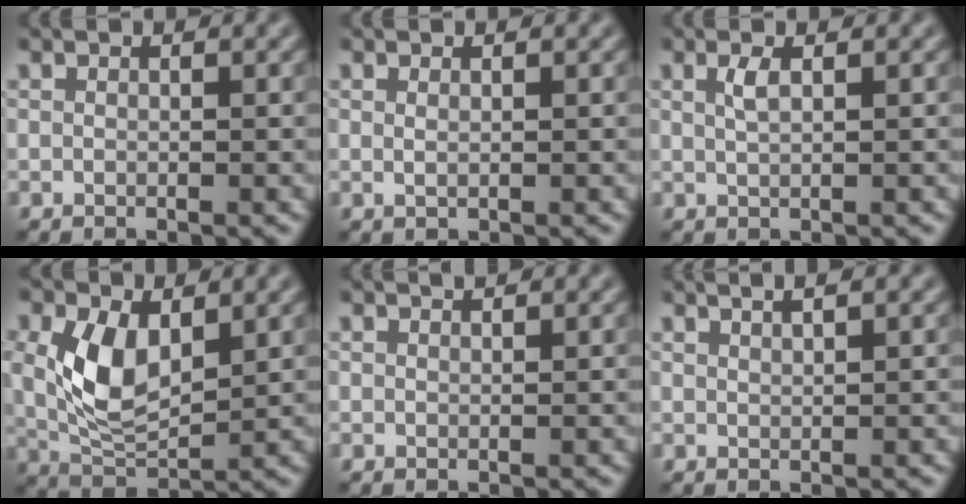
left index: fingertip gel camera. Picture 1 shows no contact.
{"total": 0.5, "force": [0.2, 0.2, 0.5], "torque": [-0.009, 0.000, 0.002]}
{"total": 1.4, "force": [0.5, 0.4, 1.3], "torque": [-0.025, 0.002, 0.009]}
{"total": 6.6, "force": [1.4, 3.7, 5.3], "torque": [-0.118, -0.001, 0.032]}
{"total": 0.6, "force": [0.6, 0.0, 0.2], "torque": [-0.003, 0.000, 0.008]}
{"total": 2.7, "force": [1.8, 1.0, 1.8], "torque": [-0.002, 0.009, 0.000]}